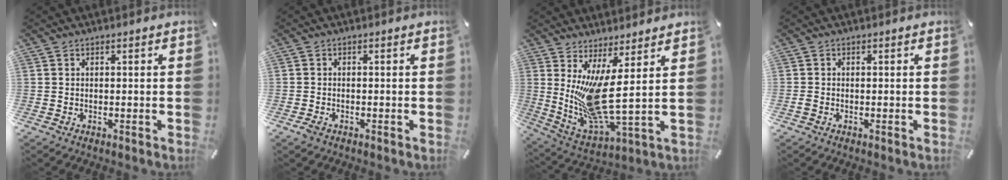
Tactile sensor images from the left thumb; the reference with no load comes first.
{"total": 1.2, "force": [-0.8, 0.8, 0.5], "torque": [-0.008, 0.003, -0.016]}
{"total": 14.6, "force": [3.2, 3.9, 13.7], "torque": [-0.285, -0.041, 0.056]}
{"total": 0.7, "force": [-0.4, 0.5, 0.3], "torque": [-0.005, 0.002, -0.009]}